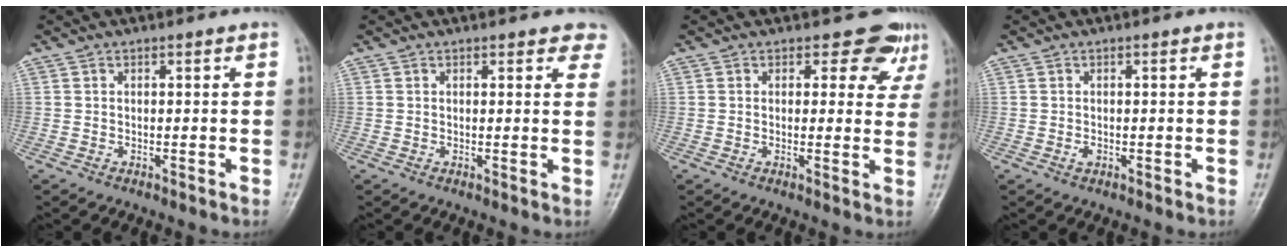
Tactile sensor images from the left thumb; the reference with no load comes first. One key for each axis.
{"total": 4.1, "fx": 3.3, "fy": 1.9, "fz": 1.5, "tx": 0.017, "ty": -0.012, "tz": 0.023}
{"total": 5.5, "fx": 3.7, "fy": 3.5, "fz": 1.9, "tx": 0.010, "ty": -0.023, "tz": 0.028}
{"total": 0.8, "fx": -0.2, "fy": 0.6, "fz": 0.6, "tx": -0.008, "ty": -0.001, "tz": -0.004}